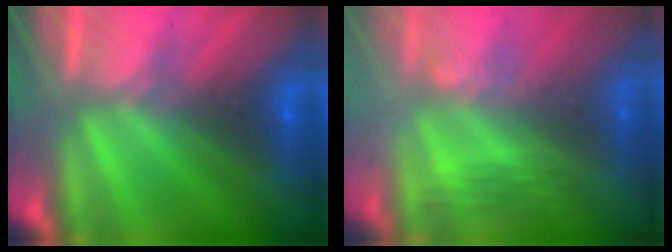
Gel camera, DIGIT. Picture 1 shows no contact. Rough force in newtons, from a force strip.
{"total": 3.0}